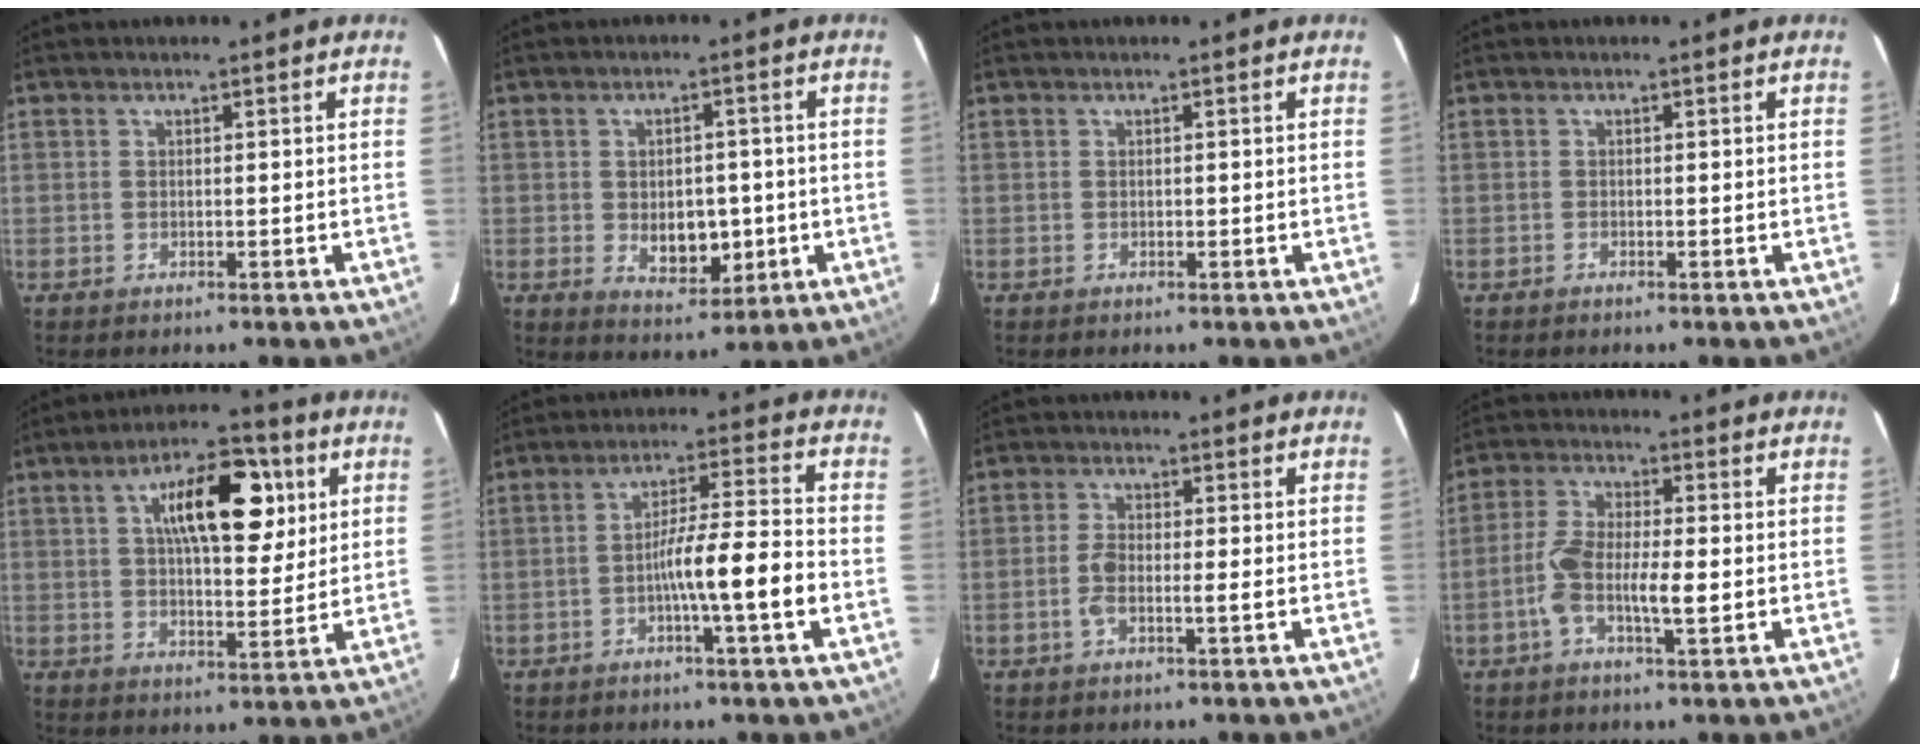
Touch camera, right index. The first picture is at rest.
{"total": 6.9, "force": [-0.9, 4.1, 5.4], "torque": [-0.077, -0.001, -0.003]}
{"total": 0.0}
{"total": 0.0}
{"total": 13.4, "force": [4.6, 4.7, 11.7], "torque": [-0.189, 0.025, 0.072]}
{"total": 9.3, "force": [-2.6, -0.6, 8.9], "torque": [-0.149, 0.007, -0.046]}
{"total": 3.4, "force": [-0.8, 0.6, 3.2], "torque": [-0.072, 0.007, -0.015]}
{"total": 7.7, "force": [-1.6, 1.6, 7.3], "torque": [-0.145, 0.011, -0.036]}